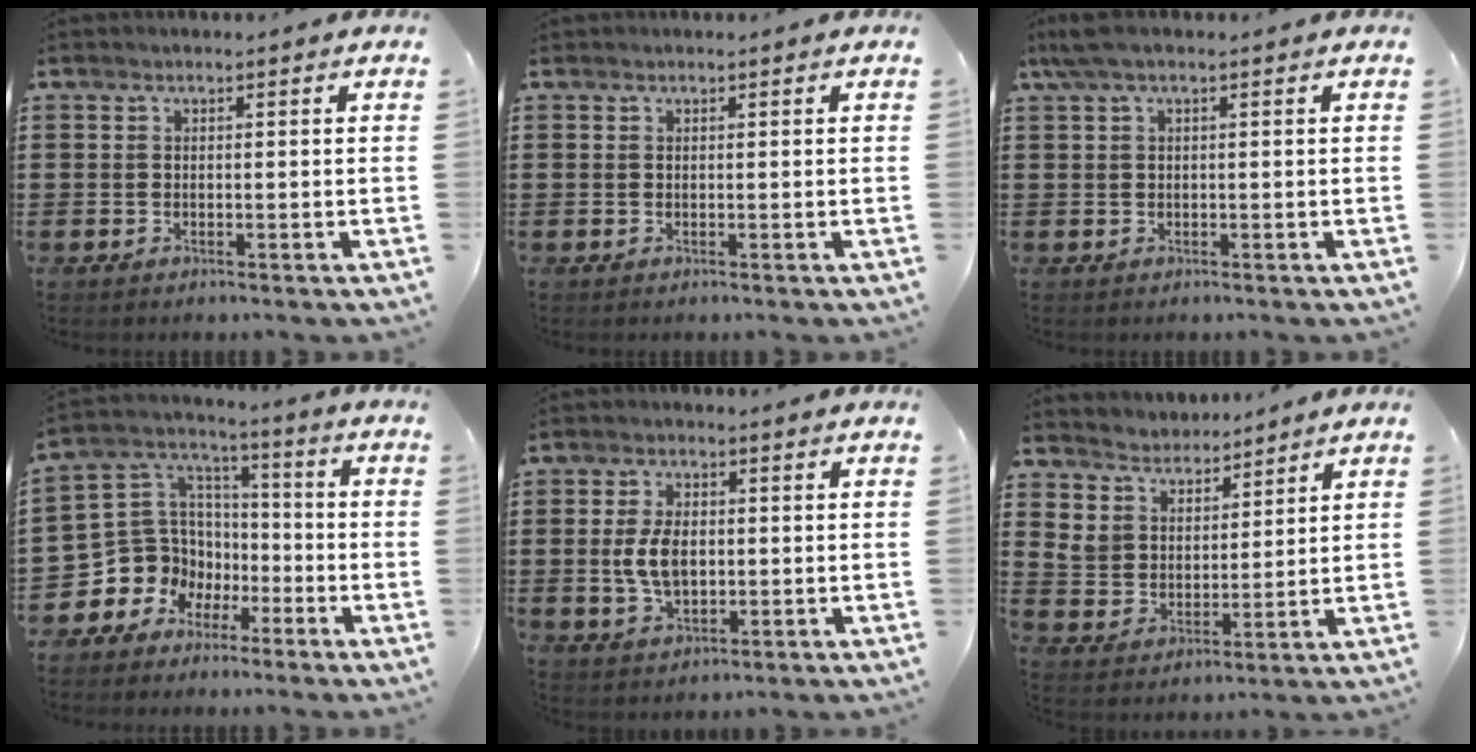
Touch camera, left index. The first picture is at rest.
{"total": 0.0}
{"total": 1.9, "force": [0.3, 0.3, 1.9], "torque": [-0.043, -0.003, 0.002]}
{"total": 8.9, "force": [-3.0, 8.3, 0.9], "torque": [-0.072, -0.012, -0.054]}
{"total": 6.2, "force": [0.2, 3.5, 5.1], "torque": [-0.120, 0.003, -0.002]}
{"total": 5.3, "force": [4.6, 2.6, -0.4], "torque": [-0.027, -0.030, 0.082]}